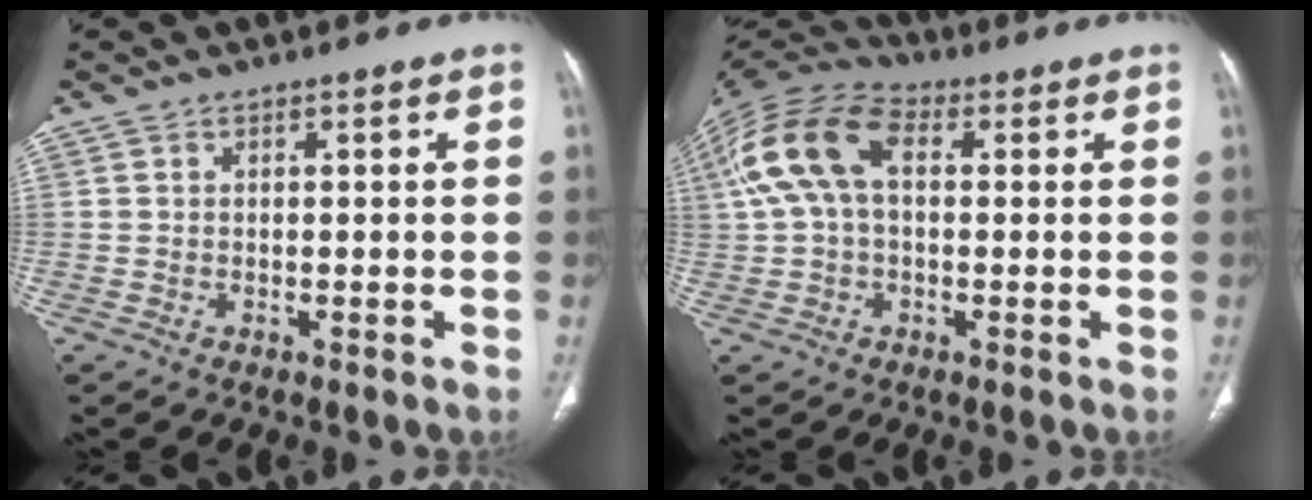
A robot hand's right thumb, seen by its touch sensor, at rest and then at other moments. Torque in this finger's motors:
{"motor_torque": [-0.50, 1.05, 1.38, -0.01, 0.19]}